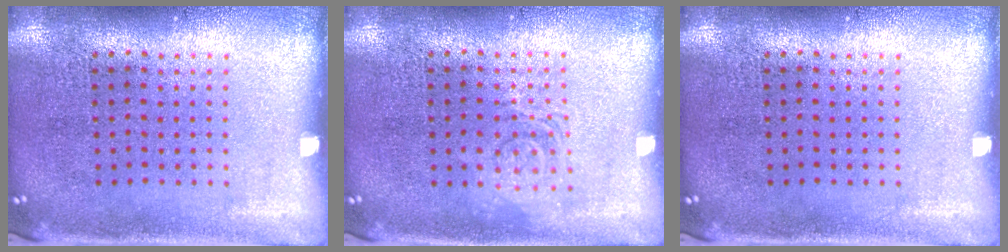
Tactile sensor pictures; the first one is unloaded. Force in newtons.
{"total": 2.0, "press": 2.0, "slide": 0.3}
{"total": 0.0}